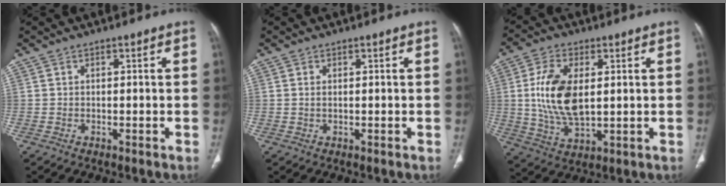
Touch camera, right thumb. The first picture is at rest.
{"total": 0.7, "force": [0.1, 0.3, 0.6], "torque": [-0.018, 0.003, 0.005]}
{"total": 12.8, "force": [1.6, 6.7, 10.8], "torque": [-0.213, -0.010, 0.037]}